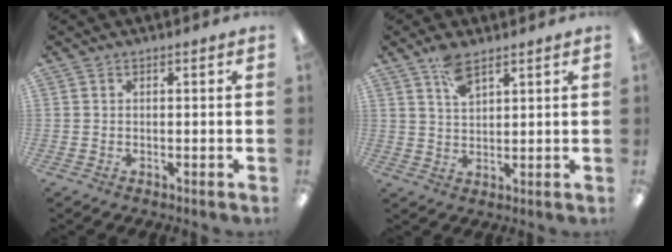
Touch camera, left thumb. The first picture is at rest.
{"total": 5.7, "force": [3.9, 2.2, 3.5], "torque": [-0.062, -0.010, 0.069]}